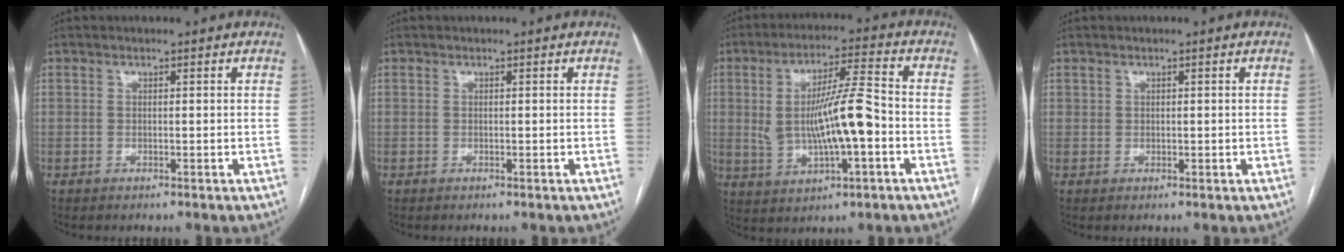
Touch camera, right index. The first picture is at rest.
{"total": 0.0}
{"total": 11.5, "force": [-0.8, 2.0, 11.3], "torque": [-0.212, 0.016, -0.009]}
{"total": 0.8, "force": [0.4, 0.6, 0.2], "torque": [0.001, 0.004, 0.009]}